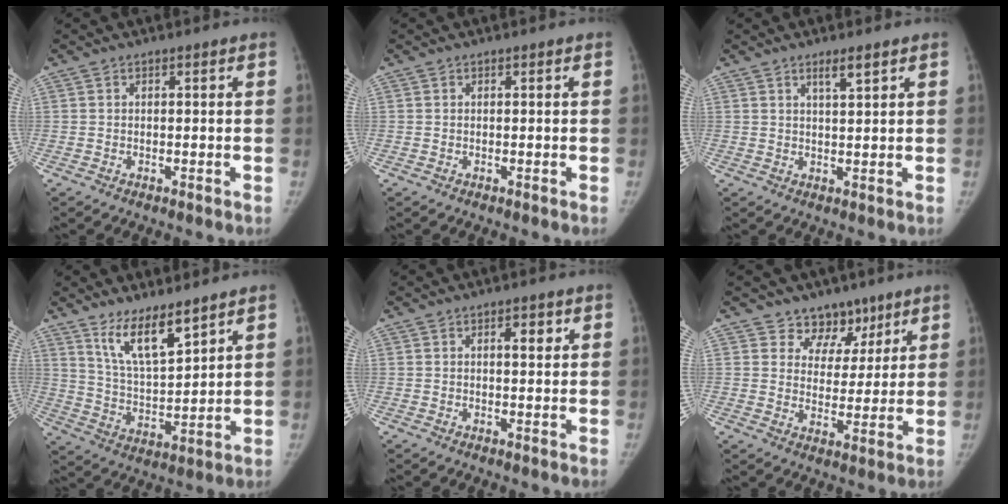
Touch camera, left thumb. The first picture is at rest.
{"total": 0.0}
{"total": 2.8, "force": [1.9, 0.4, 2.1], "torque": [-0.035, -0.013, 0.035]}
{"total": 10.1, "force": [7.3, 2.6, 6.5], "torque": [-0.104, -0.058, 0.148]}
{"total": 2.7, "force": [1.1, 1.2, 2.1], "torque": [-0.022, -0.002, 0.014]}
{"total": 8.0, "force": [5.6, 5.6, 1.1], "torque": [0.031, -0.034, 0.091]}